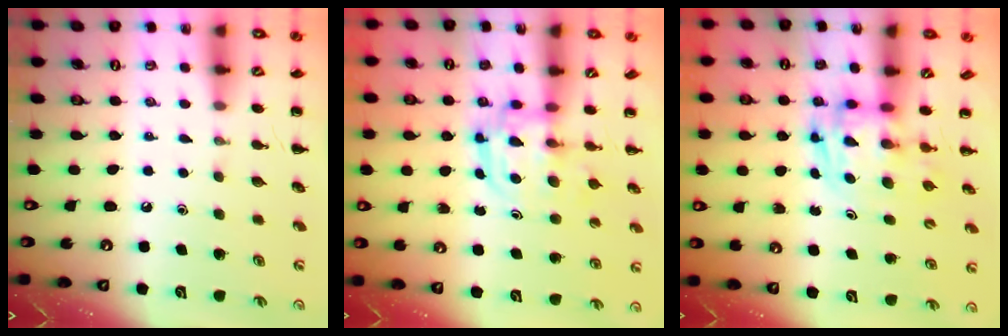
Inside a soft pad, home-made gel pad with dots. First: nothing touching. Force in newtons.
{"total": 2.7, "press": 2.7, "slide": 0.3}
{"total": 2.7, "press": 2.7, "slide": 0.5}